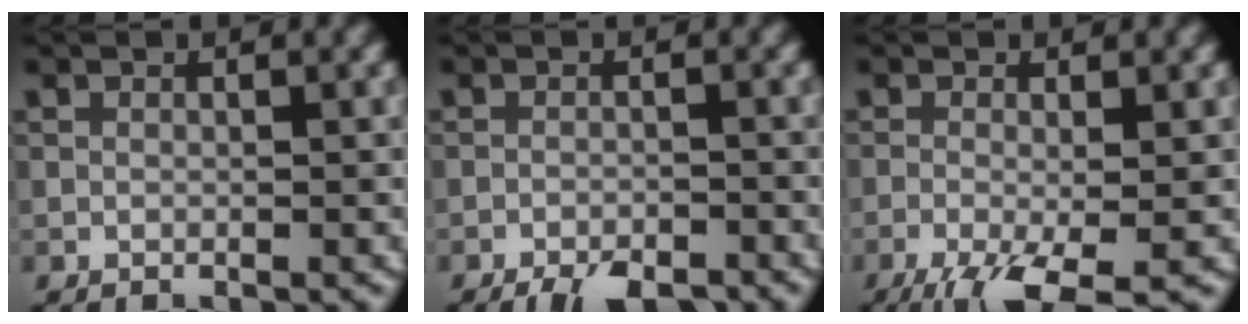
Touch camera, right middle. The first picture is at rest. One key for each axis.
{"total": 4.6, "fx": -3.7, "fy": 1.4, "fz": 2.4, "tx": -0.036, "ty": -0.009, "tz": -0.057}
{"total": 6.2, "fx": -3.3, "fy": 1.7, "fz": 5.0, "tx": -0.095, "ty": -0.012, "tz": -0.058}